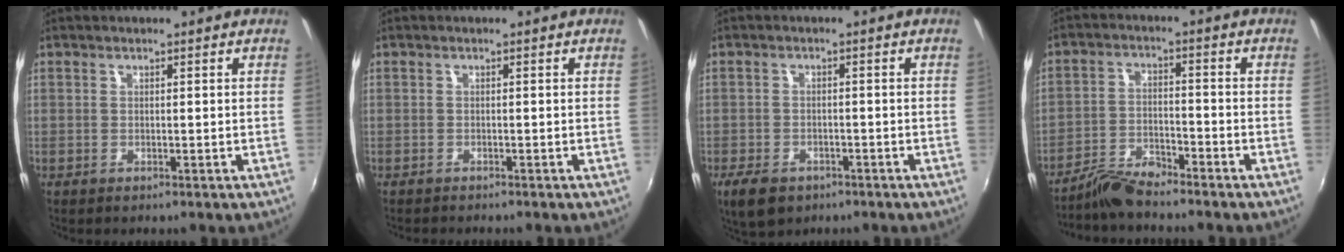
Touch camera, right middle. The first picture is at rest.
{"total": 1.2, "force": [-1.2, 0.2, 0.2], "torque": [-0.007, -0.008, -0.021]}
{"total": 6.5, "force": [-4.1, 3.8, 3.3], "torque": [-0.084, -0.016, -0.070]}
{"total": 6.4, "force": [-5.9, 0.8, 2.3], "torque": [-0.052, 0.001, -0.113]}